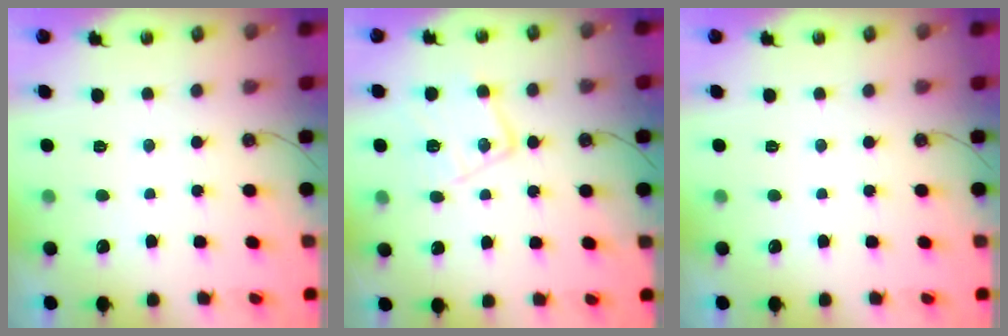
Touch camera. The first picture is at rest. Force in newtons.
{"total": 15.4, "press": 15.3, "slide": 1.5}
{"total": 0.0}